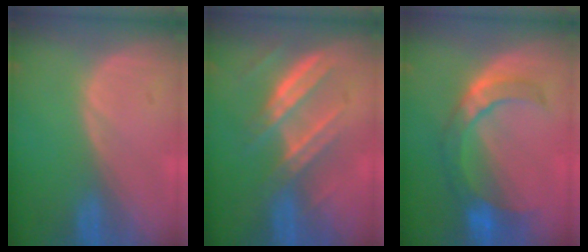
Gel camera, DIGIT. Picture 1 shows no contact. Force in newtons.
{"total": 7.9, "press": 7.0, "slide": 3.7}
{"total": 7.5, "press": 7.2, "slide": 2.0}